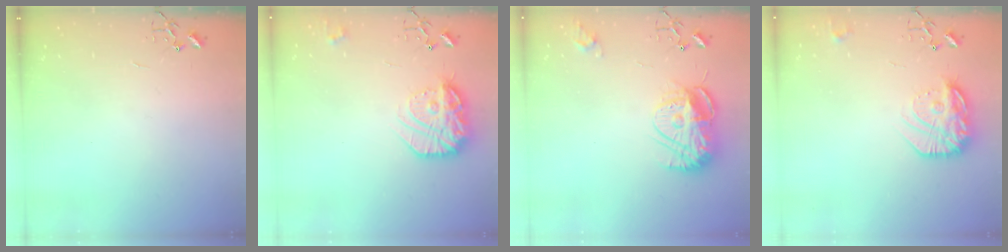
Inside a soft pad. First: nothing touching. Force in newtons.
{"total": 18.4, "press": 18.4, "slide": 1.1}
{"total": 15.3, "press": 15.3, "slide": 1.2}
{"total": 16.2, "press": 16.1, "slide": 0.8}